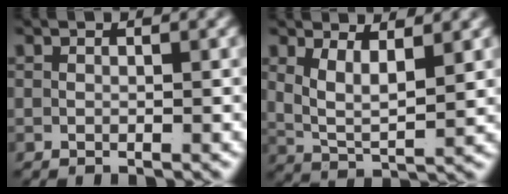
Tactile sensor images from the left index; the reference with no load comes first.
{"total": 4.8, "force": [1.4, 2.9, 3.5], "torque": [-0.078, -0.019, 0.028]}